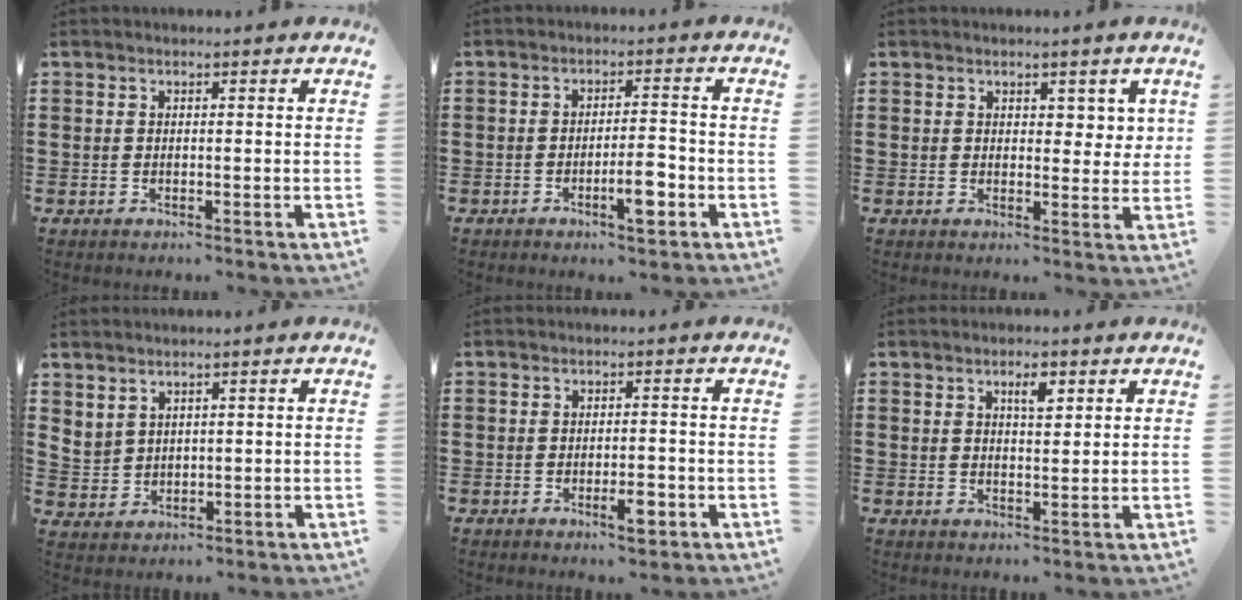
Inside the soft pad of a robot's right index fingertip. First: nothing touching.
{"total": 5.6, "force": [-2.5, 1.3, 4.8], "torque": [-0.081, 0.001, -0.044]}
{"total": 3.0, "force": [1.7, 2.1, 1.2], "torque": [-0.015, 0.005, 0.028]}
{"total": 2.6, "force": [2.1, 1.6, 0.4], "torque": [-0.018, 0.004, 0.040]}
{"total": 3.2, "force": [-1.6, 1.0, 2.6], "torque": [-0.042, 0.002, -0.028]}
{"total": 2.8, "force": [1.5, 0.9, 2.2], "torque": [-0.031, -0.001, 0.021]}